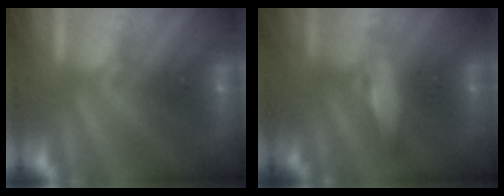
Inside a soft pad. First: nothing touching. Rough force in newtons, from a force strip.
{"total": 2.6}